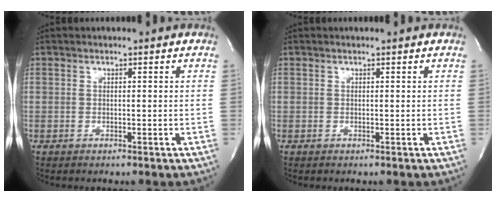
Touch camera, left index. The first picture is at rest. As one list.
[{"total": 0.5, "force": [0.5, 0.0, 0.2], "torque": [-0.003, 0.002, 0.007]}]